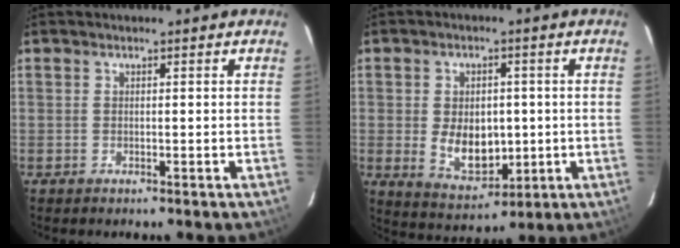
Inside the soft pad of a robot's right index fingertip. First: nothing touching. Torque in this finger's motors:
{"motor_torque": [0.88, -0.42, 0.47, 0.06]}